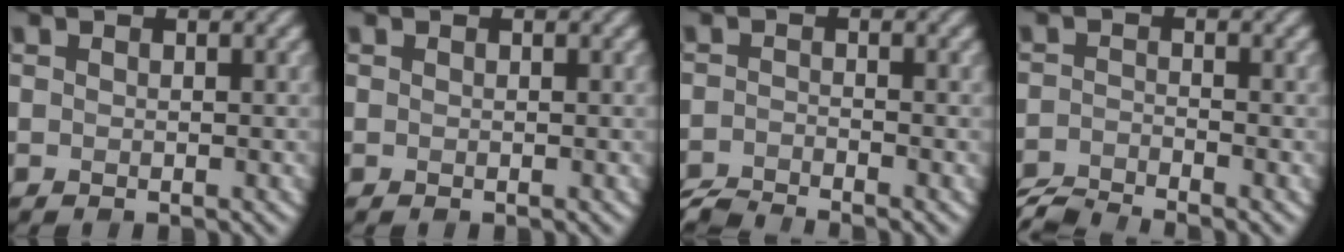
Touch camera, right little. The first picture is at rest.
{"total": 0.0}
{"total": 3.0, "force": [-2.9, 0.3, 0.8], "torque": [-0.015, -0.010, -0.063]}
{"total": 3.8, "force": [-3.5, 0.4, 1.3], "torque": [-0.024, -0.010, -0.076]}